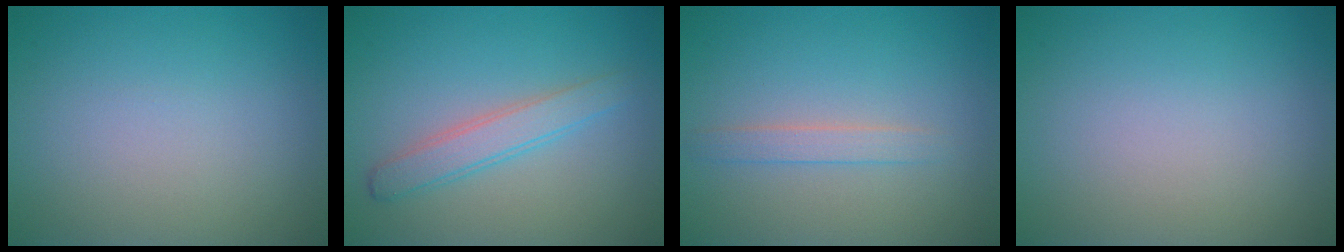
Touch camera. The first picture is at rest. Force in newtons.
{"total": 2.6, "press": 2.6, "slide": 0.2}
{"total": 1.5, "press": 1.4, "slide": 0.1}
{"total": 0.0}